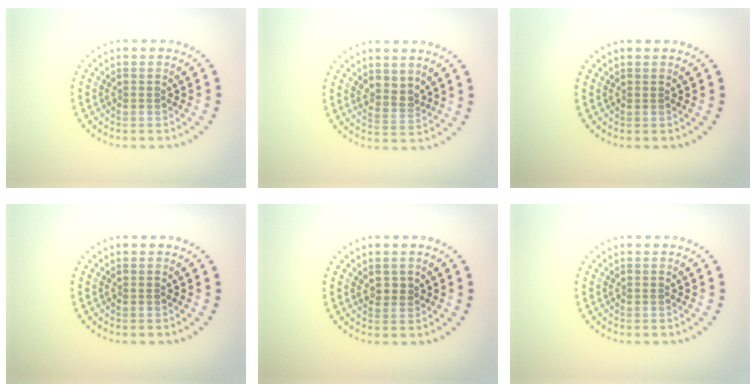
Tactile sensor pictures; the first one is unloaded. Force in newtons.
{"total": 1.8, "press": 1.6, "slide": 1.0}
{"total": 0.0}
{"total": 0.0}
{"total": 0.8, "press": 0.8, "slide": 0.3}
{"total": 0.0}